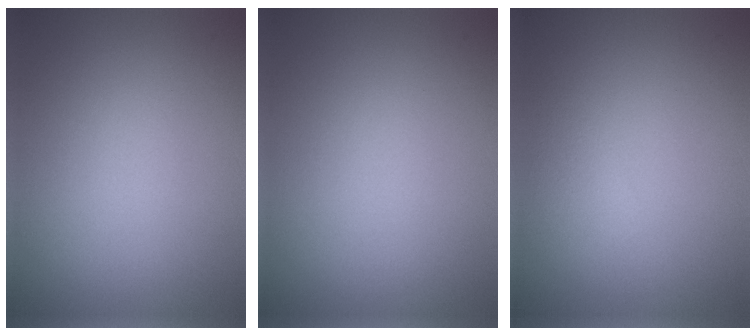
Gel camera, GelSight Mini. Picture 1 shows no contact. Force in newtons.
{"total": 0.0}
{"total": 1.4, "press": 1.4, "slide": 0.0}